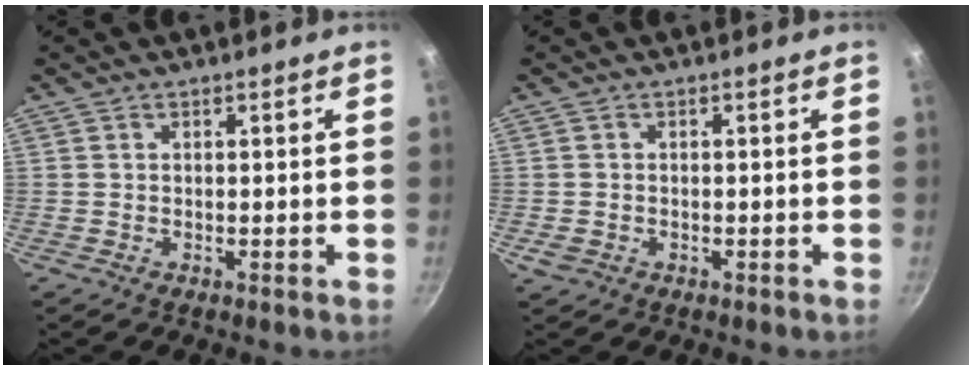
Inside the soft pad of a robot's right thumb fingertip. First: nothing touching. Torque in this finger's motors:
{"motor_torque": [0.00, 0.24, -0.02, 0.21, 0.06]}